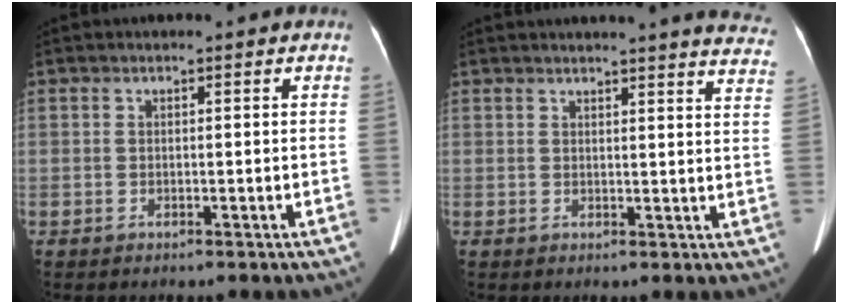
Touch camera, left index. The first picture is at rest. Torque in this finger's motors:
{"motor_torque": [0.58, -1.56, 0.25, 0.06]}